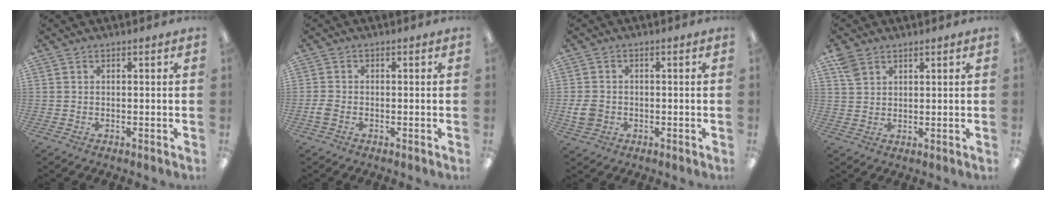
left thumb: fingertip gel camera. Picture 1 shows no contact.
{"total": 2.2, "force": [-0.9, 1.5, 1.4], "torque": [-0.029, 0.000, -0.015]}
{"total": 4.7, "force": [-1.0, 4.0, 2.3], "torque": [-0.042, 0.002, -0.017]}
{"total": 4.5, "force": [3.0, 2.9, 1.8], "torque": [-0.029, -0.007, 0.057]}